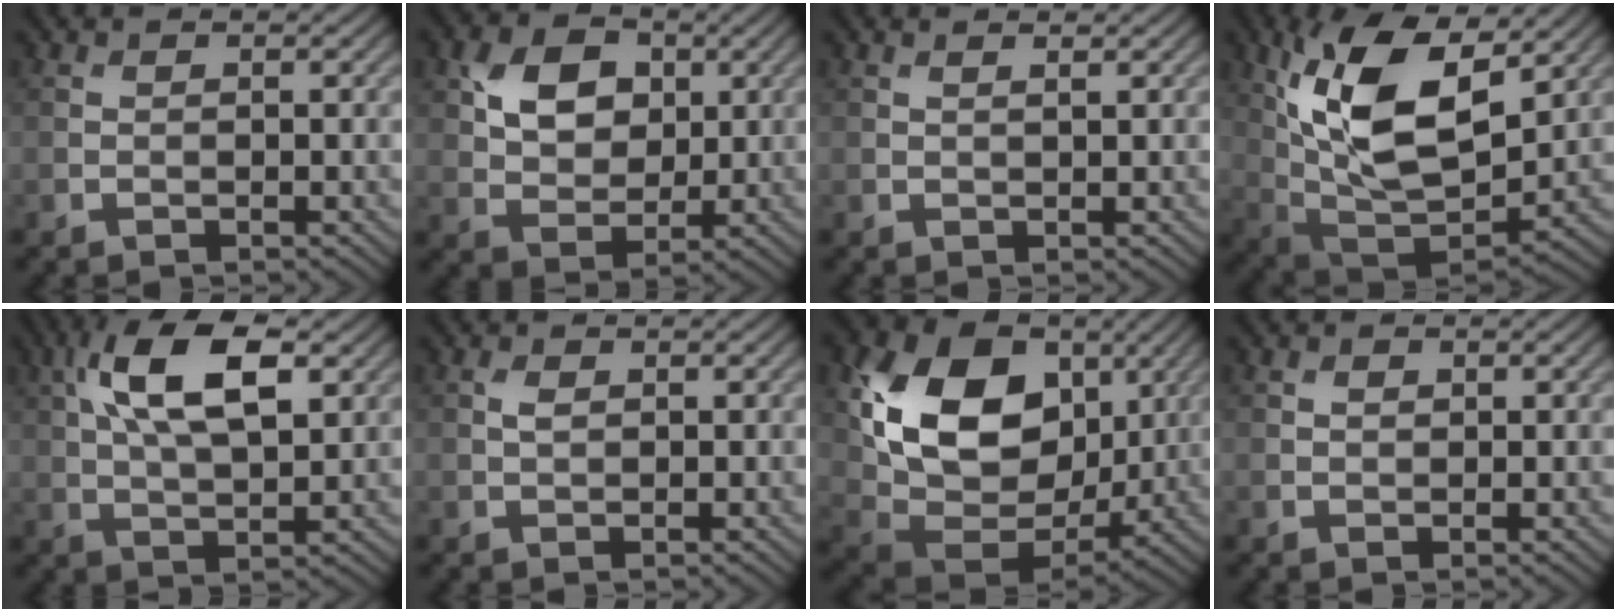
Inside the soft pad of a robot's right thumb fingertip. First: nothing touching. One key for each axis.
{"total": 6.9, "fx": 2.3, "fy": 5.0, "fz": 4.1, "tx": -0.088, "ty": 0.003, "tz": 0.033}
{"total": 1.0, "fx": 0.7, "fy": 0.1, "fz": 0.7, "tx": -0.012, "ty": -0.002, "tz": 0.011}
{"total": 15.1, "fx": 5.6, "fy": 7.2, "fz": 12.0, "tx": -0.244, "ty": -0.001, "tz": 0.109}
{"total": 11.6, "fx": 4.0, "fy": 5.2, "fz": 9.6, "tx": -0.191, "ty": 0.012, "tz": 0.071}
{"total": 1.2, "fx": 0.4, "fy": 0.7, "fz": 0.9, "tx": -0.020, "ty": 0.004, "tz": 0.006}
{"total": 16.2, "fx": 4.8, "fy": 11.5, "fz": 10.5, "tx": -0.211, "ty": 0.006, "tz": 0.092}
{"total": 1.0, "fx": 0.4, "fy": 0.7, "fz": 0.6, "tx": -0.012, "ty": 0.000, "tz": 0.007}